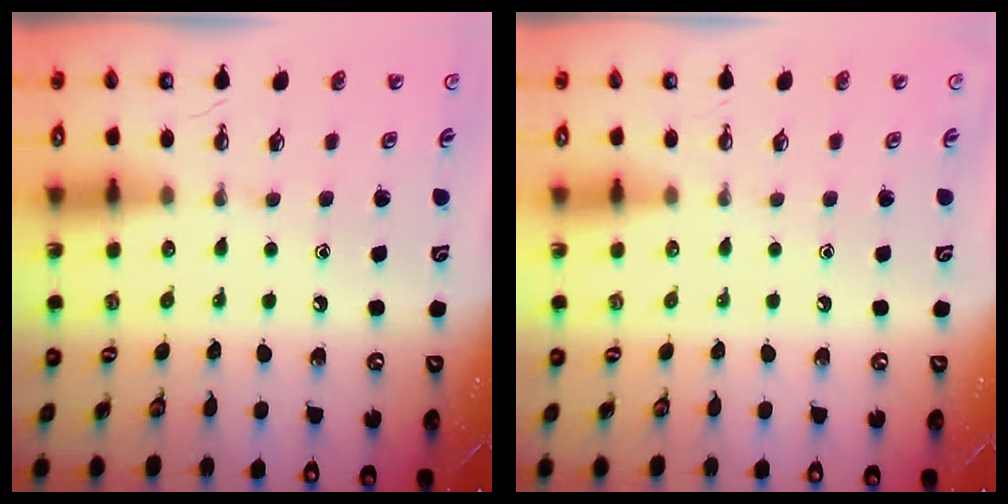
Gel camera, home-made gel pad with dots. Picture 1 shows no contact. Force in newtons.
{"total": 0.0}